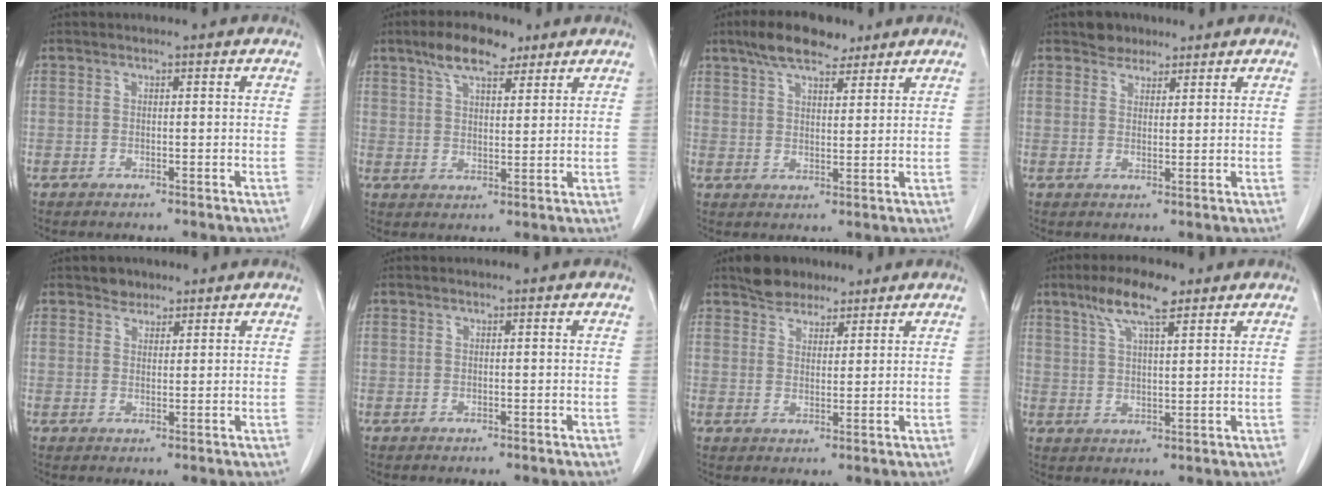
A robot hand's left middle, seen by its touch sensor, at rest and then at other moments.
{"total": 7.8, "force": [5.4, 2.9, 4.8], "torque": [-0.087, 0.013, 0.096]}
{"total": 8.7, "force": [6.4, 2.9, 5.1], "torque": [-0.092, 0.017, 0.110]}
{"total": 3.0, "force": [2.4, 1.8, 0.3], "torque": [-0.005, 0.004, 0.037]}
{"total": 2.2, "force": [1.7, 1.4, 0.1], "torque": [-0.001, 0.001, 0.025]}
{"total": 0.0}
{"total": 4.9, "force": [4.1, 2.5, 1.3], "torque": [-0.025, 0.010, 0.073]}
{"total": 7.7, "force": [5.1, 1.6, 5.6], "torque": [-0.111, 0.013, 0.092]}